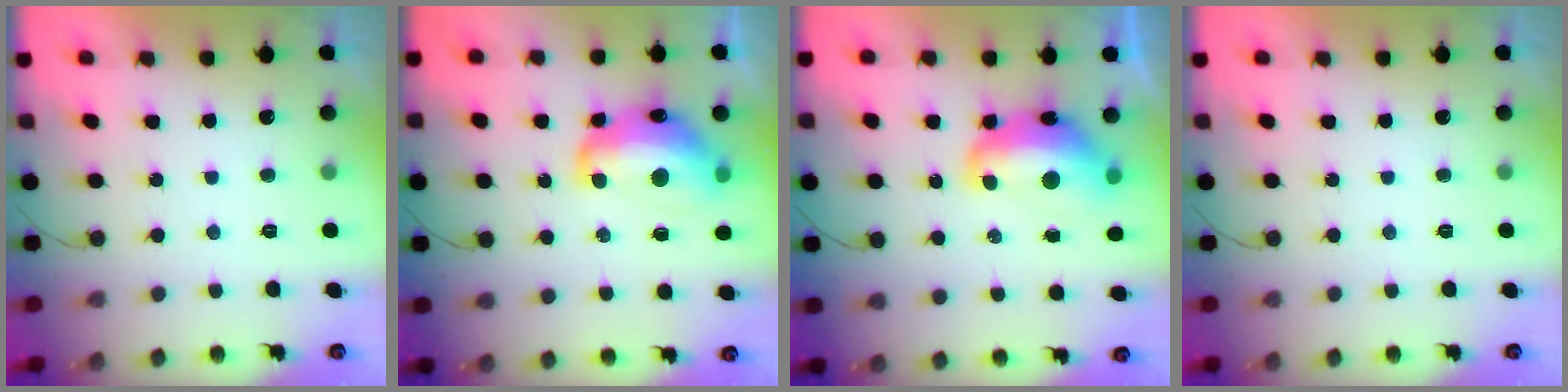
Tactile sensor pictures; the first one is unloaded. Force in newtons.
{"total": 15.8, "press": 15.8, "slide": 1.2}
{"total": 14.1, "press": 14.0, "slide": 1.6}
{"total": 0.0}